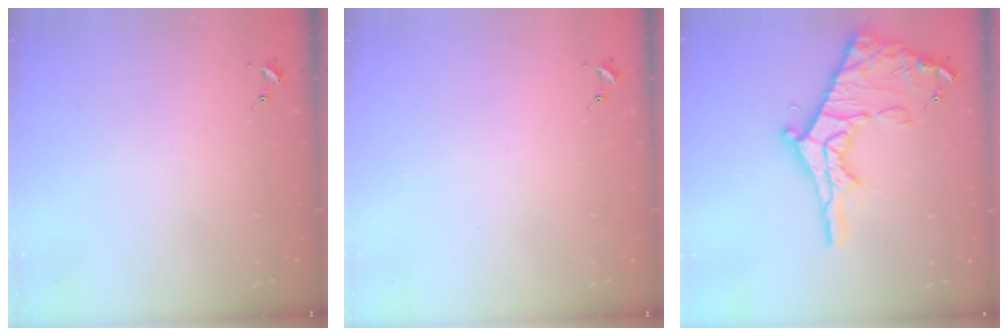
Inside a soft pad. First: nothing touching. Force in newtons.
{"total": 0.0}
{"total": 21.0, "press": 20.9, "slide": 1.8}